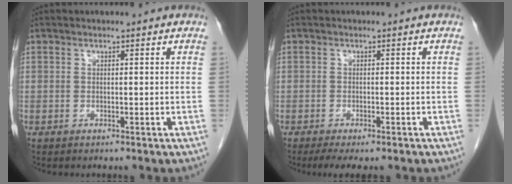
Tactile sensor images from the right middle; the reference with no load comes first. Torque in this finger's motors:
{"motor_torque": [0.76, -0.59, 0.03, 0.03]}